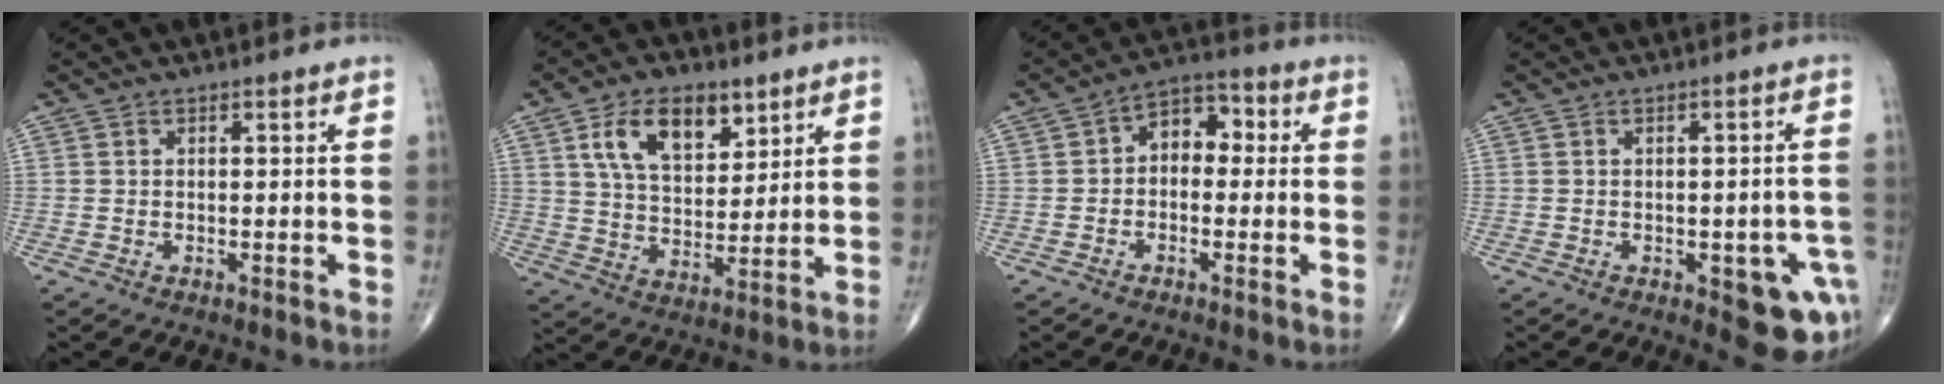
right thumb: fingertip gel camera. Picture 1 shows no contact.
{"total": 13.1, "force": [6.4, 7.3, 8.7], "torque": [-0.120, -0.027, 0.120]}
{"total": 7.2, "force": [0.3, 4.9, 5.2], "torque": [-0.046, 0.028, -0.012]}
{"total": 10.1, "force": [-3.7, 4.1, 8.4], "torque": [-0.065, 0.010, -0.038]}